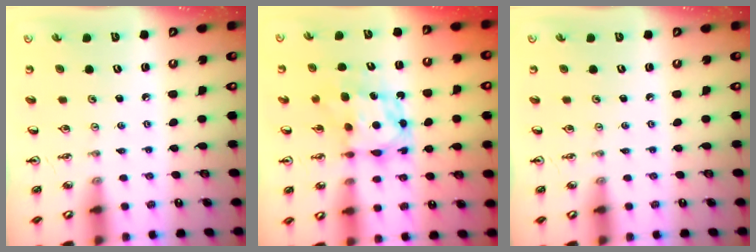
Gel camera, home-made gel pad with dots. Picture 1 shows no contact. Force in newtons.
{"total": 7.5, "press": 7.4, "slide": 0.7}
{"total": 0.0}